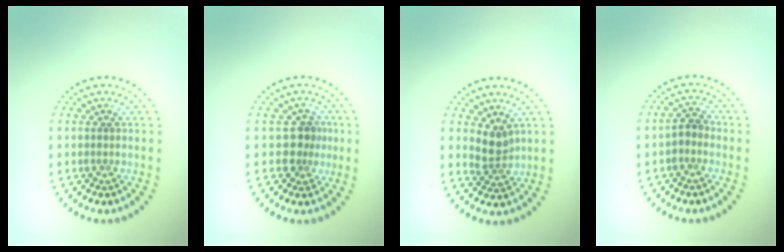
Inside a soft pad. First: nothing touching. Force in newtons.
{"total": 2.2, "press": 1.7, "slide": 1.4}
{"total": 2.3, "press": 1.8, "slide": 1.3}
{"total": 1.4, "press": 1.3, "slide": 0.7}